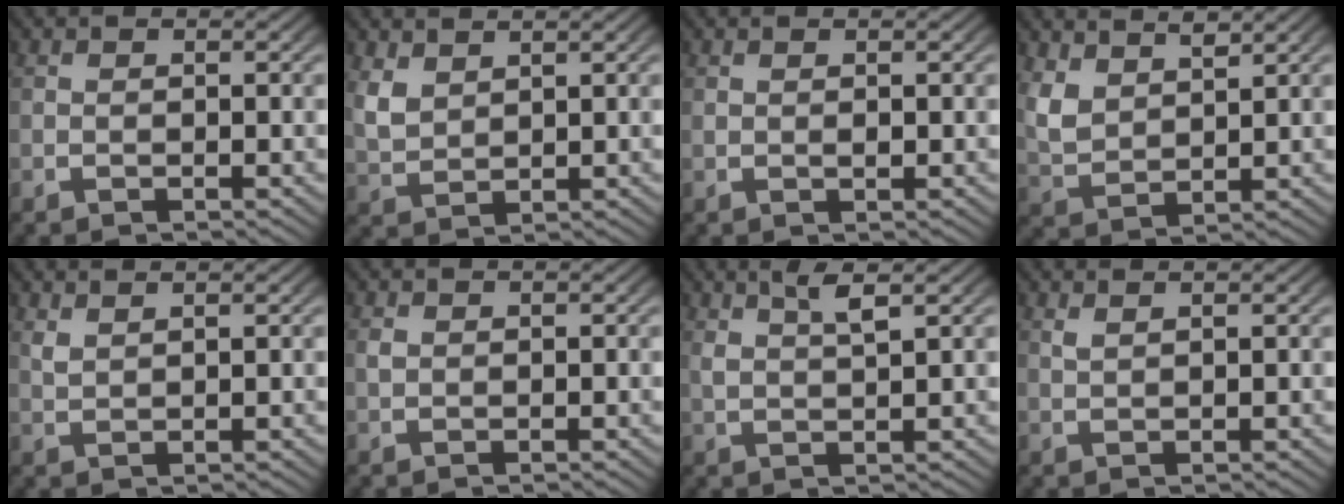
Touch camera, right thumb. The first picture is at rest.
{"total": 2.7, "force": [1.8, 1.5, 1.4], "torque": [-0.033, -0.002, 0.046]}
{"total": 0.5, "force": [0.3, 0.0, 0.4], "torque": [-0.007, 0.000, 0.009]}
{"total": 4.2, "force": [2.4, 2.4, 2.5], "torque": [-0.063, -0.009, 0.057]}
{"total": 1.7, "force": [1.5, 0.3, 0.7], "torque": [-0.015, 0.002, 0.035]}
{"total": 0.6, "force": [0.3, 0.4, 0.3], "torque": [-0.005, 0.001, 0.008]}
{"total": 3.4, "force": [2.3, 0.7, 2.4], "torque": [-0.036, 0.009, 0.045]}
{"total": 1.2, "force": [1.1, 0.1, 0.5], "torque": [-0.009, 0.003, 0.025]}